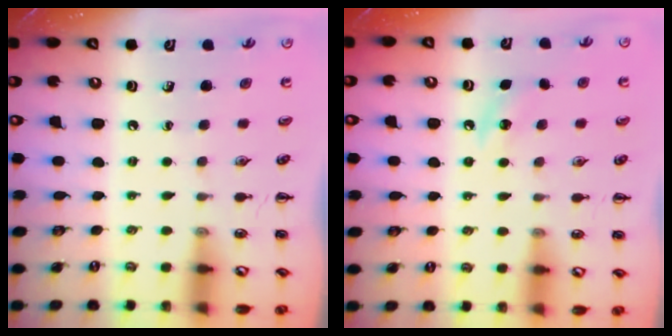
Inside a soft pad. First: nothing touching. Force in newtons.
{"total": 5.5, "press": 5.3, "slide": 1.6}